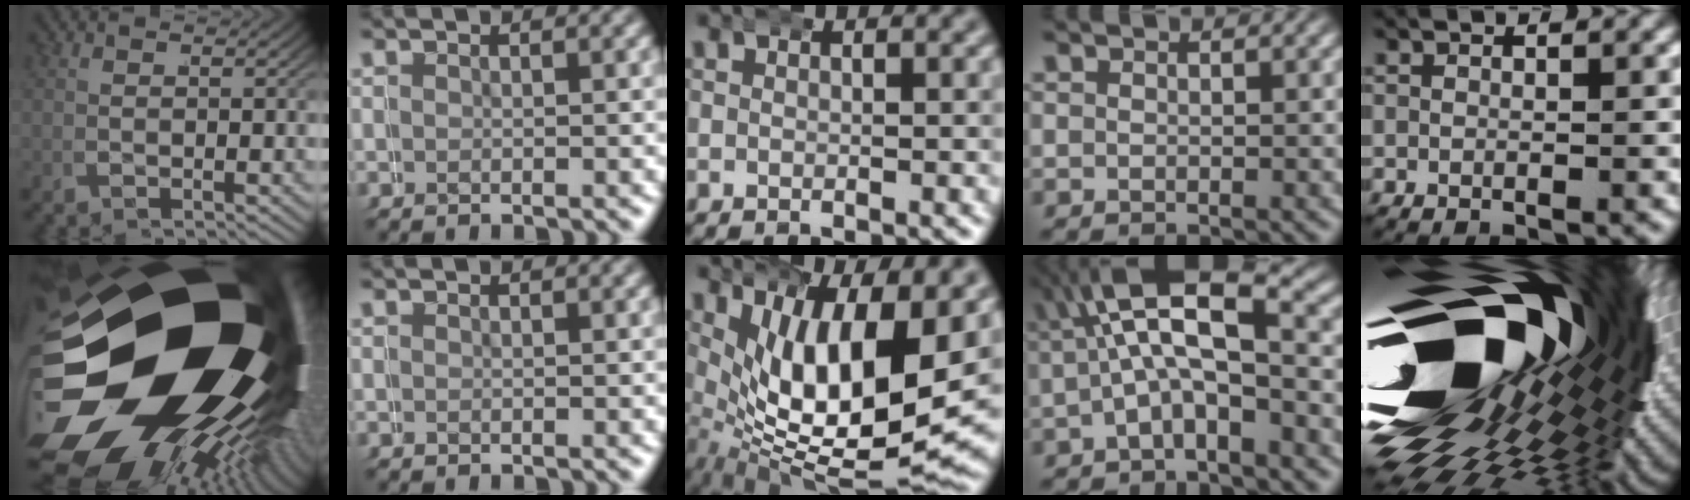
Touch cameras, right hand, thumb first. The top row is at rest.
{"thumb": {"total": 50.6, "force": [-3.2, 30.7, 40.1], "torque": [-0.535, -0.061, -0.039]}, "middle": {"total": 16.4, "force": [0.4, 8.0, 14.3], "torque": [-0.239, -0.043, 0.031]}, "ring": {"total": 10.1, "force": [2.1, 4.8, 8.6], "torque": [-0.137, 0.008, 0.027]}, "little": {"total": 47.2, "force": [1.4, 25.8, 39.4], "torque": [-0.550, -0.008, 0.008]}}